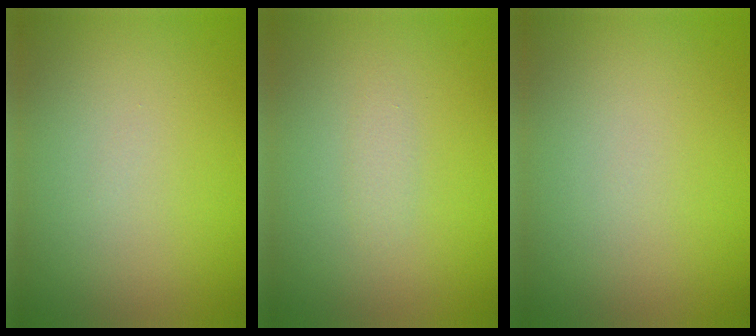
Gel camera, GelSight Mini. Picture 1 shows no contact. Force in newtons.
{"total": 0.9, "press": 0.9, "slide": 0.0}
{"total": 0.0}